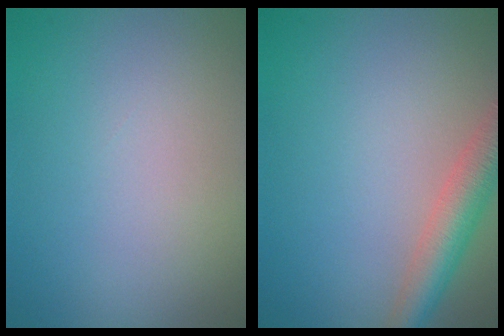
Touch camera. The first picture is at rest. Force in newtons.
{"total": 4.5, "press": 4.4, "slide": 0.3}